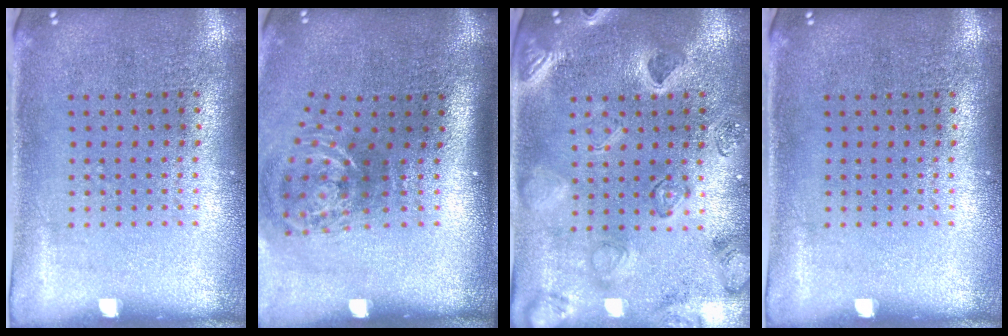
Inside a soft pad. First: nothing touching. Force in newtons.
{"total": 2.0, "press": 1.2, "slide": 1.6}
{"total": 2.5, "press": 2.4, "slide": 0.7}
{"total": 0.0}